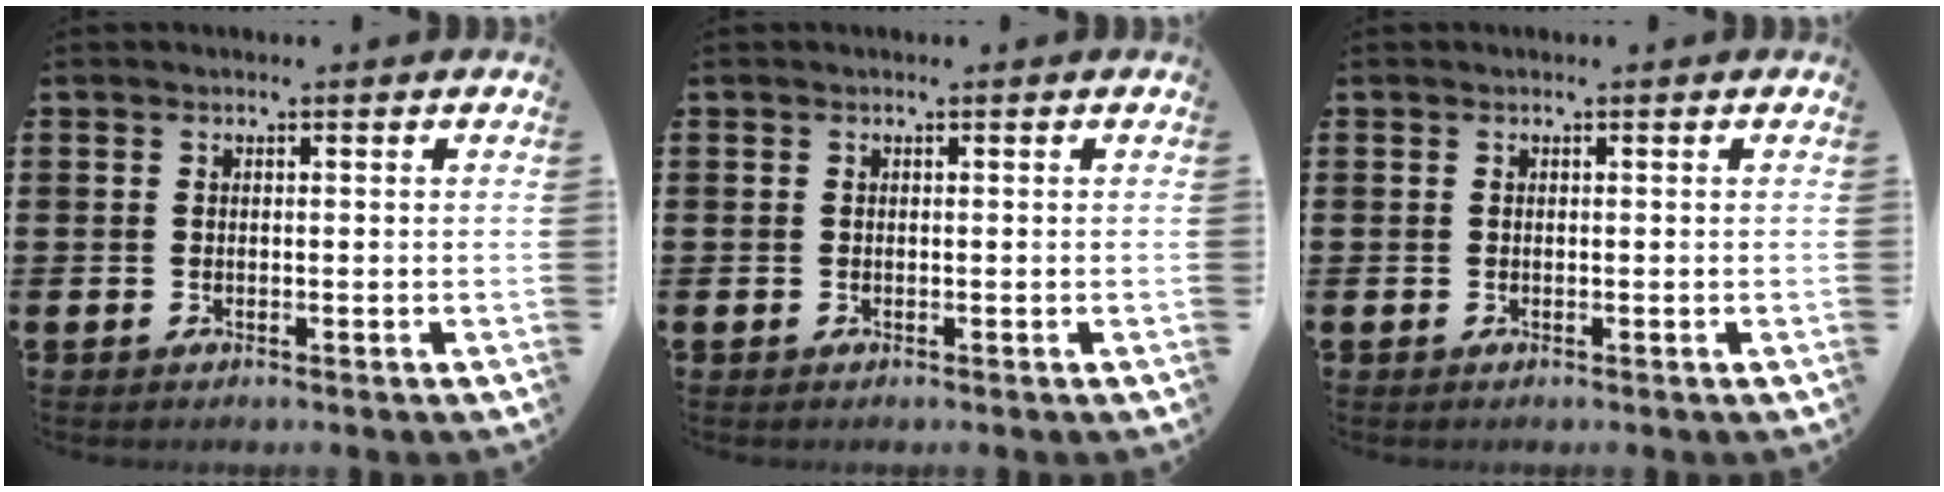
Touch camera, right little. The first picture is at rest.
{"total": 0.0}
{"total": 0.0}